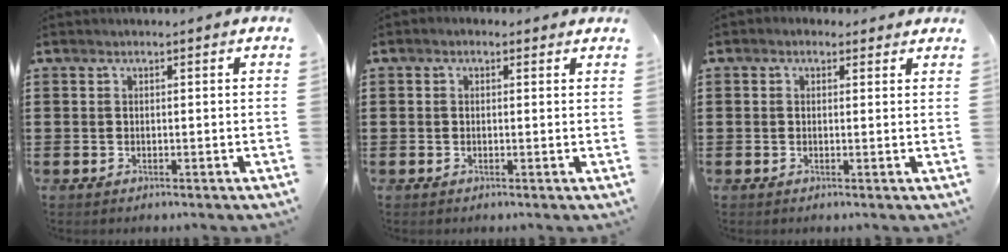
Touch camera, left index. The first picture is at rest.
{"total": 0.8, "force": [0.0, 0.6, 0.5], "torque": [-0.011, 0.005, -0.001]}
{"total": 1.2, "force": [0.7, 0.8, 0.4], "torque": [-0.011, 0.007, 0.013]}